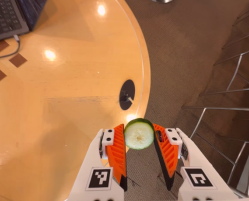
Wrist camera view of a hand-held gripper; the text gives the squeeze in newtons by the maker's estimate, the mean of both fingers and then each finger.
{"total": 9.0, "left": 9.0, "right": 9.1}